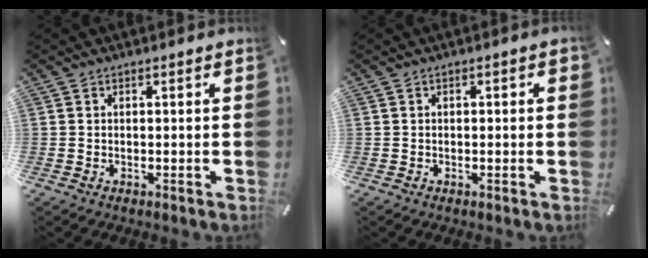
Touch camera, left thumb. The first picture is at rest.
{"total": 1.0, "force": [-0.2, 0.4, 0.9], "torque": [-0.017, 0.002, -0.004]}